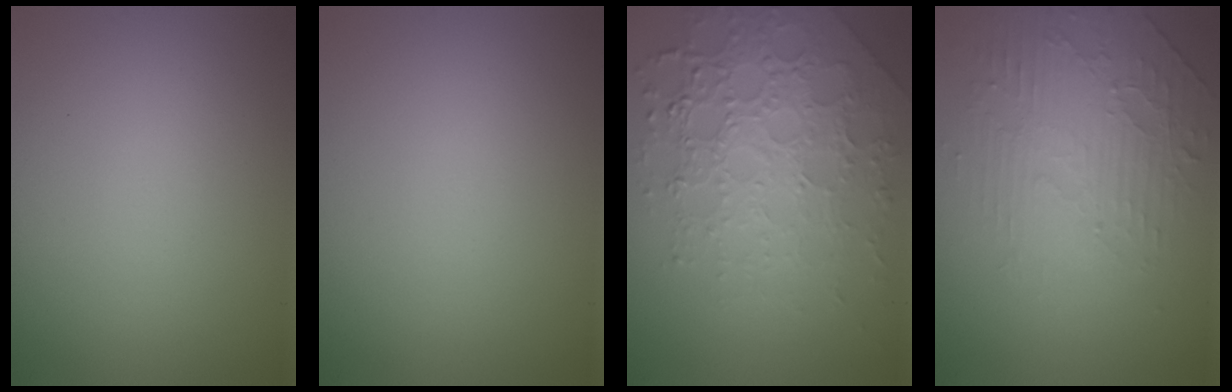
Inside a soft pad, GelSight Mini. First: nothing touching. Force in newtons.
{"total": 0.0}
{"total": 7.8, "press": 5.4, "slide": 5.6}
{"total": 4.8, "press": 3.4, "slide": 3.4}